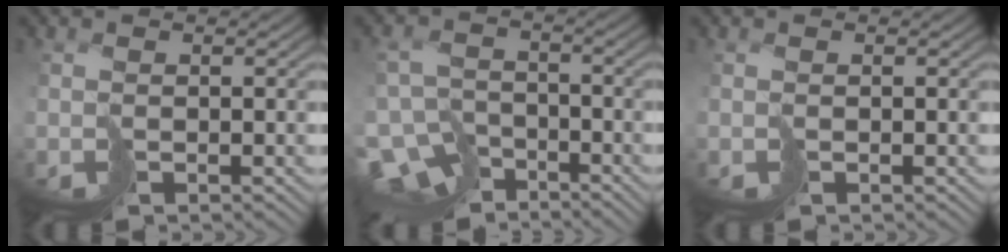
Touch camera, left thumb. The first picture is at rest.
{"total": 8.5, "force": [-6.7, 4.2, 2.9], "torque": [-0.058, -0.012, -0.113]}
{"total": 0.0}